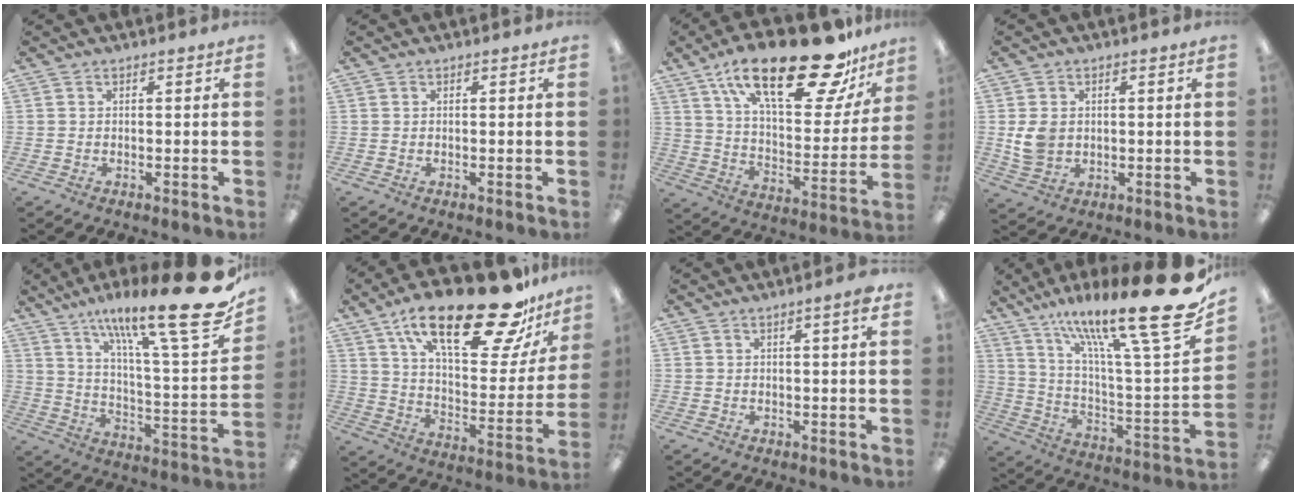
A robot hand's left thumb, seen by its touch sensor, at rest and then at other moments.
{"total": 0.0}
{"total": 28.0, "force": [18.7, 9.3, 18.7], "torque": [-0.293, -0.111, 0.306]}
{"total": 6.3, "force": [0.6, 5.3, 3.3], "torque": [-0.062, 0.003, 0.011]}
{"total": 23.0, "force": [16.0, 3.7, 16.1], "torque": [-0.231, -0.117, 0.250]}
{"total": 28.0, "force": [18.5, 9.2, 18.8], "torque": [-0.288, -0.115, 0.300]}
{"total": 2.6, "force": [1.5, 0.2, 2.1], "torque": [-0.036, -0.001, 0.023]}
{"total": 25.5, "force": [17.5, 3.3, 18.3], "torque": [-0.276, -0.124, 0.276]}